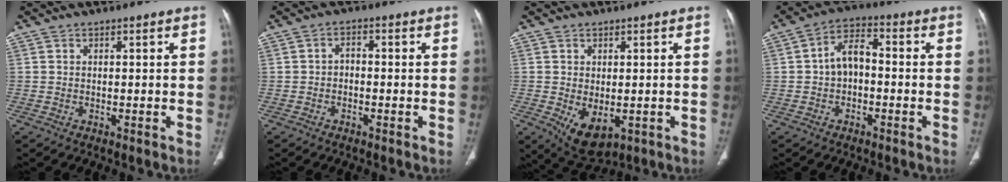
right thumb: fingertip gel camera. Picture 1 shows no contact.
{"total": 2.1, "force": [-0.6, 1.5, 1.3], "torque": [-0.015, 0.012, -0.015]}
{"total": 7.1, "force": [-1.6, 4.2, 5.6], "torque": [-0.081, -0.008, -0.005]}
{"total": 6.8, "force": [-0.5, 4.5, 5.1], "torque": [-0.078, 0.028, -0.021]}